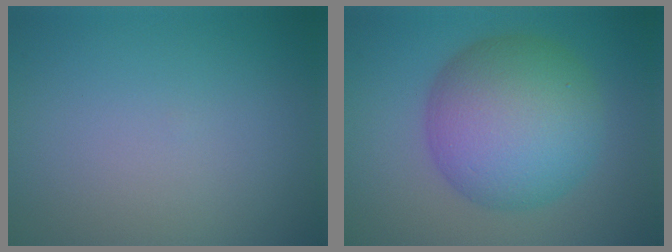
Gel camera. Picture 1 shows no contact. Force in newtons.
{"total": 10.2, "press": 10.2, "slide": 0.2}